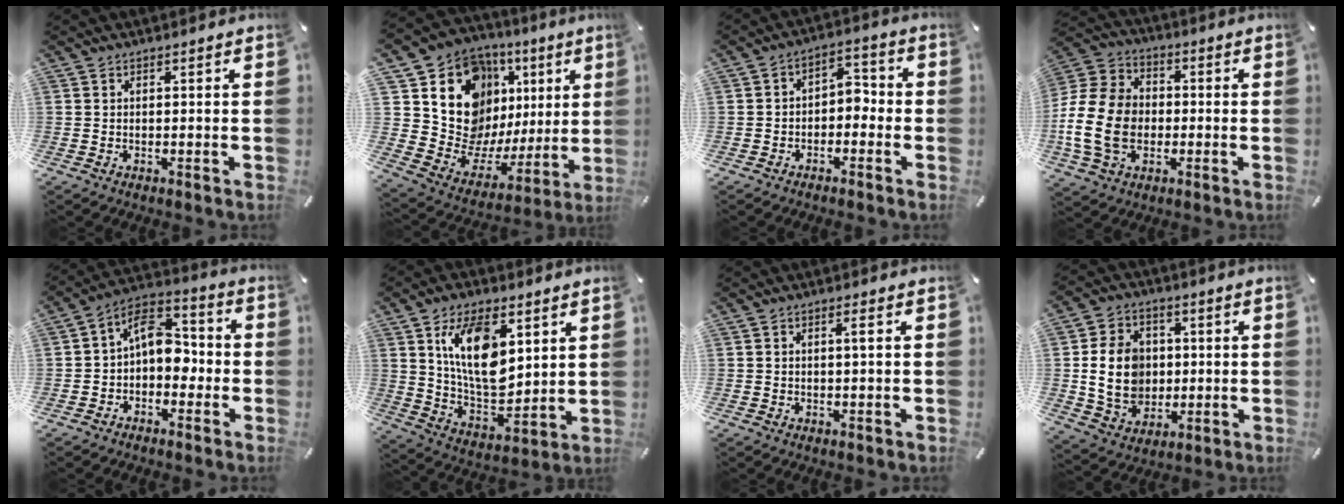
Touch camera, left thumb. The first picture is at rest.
{"total": 15.2, "force": [5.2, 12.7, 6.5], "torque": [-0.095, -0.063, 0.114]}
{"total": 4.2, "force": [-2.4, 2.9, 1.8], "torque": [-0.034, 0.015, -0.050]}
{"total": 16.1, "force": [-2.8, 12.5, 9.7], "torque": [-0.212, 0.020, -0.052]}
{"total": 9.3, "force": [-0.7, 6.8, 6.3], "torque": [-0.097, 0.006, -0.016]}
{"total": 16.3, "force": [6.5, 9.2, 11.8], "torque": [-0.223, -0.018, 0.114]}
{"total": 1.6, "force": [0.4, 0.3, 1.5], "torque": [-0.030, 0.003, 0.004]}
{"total": 13.0, "force": [0.6, 11.0, 7.0], "torque": [-0.145, 0.010, 0.015]}